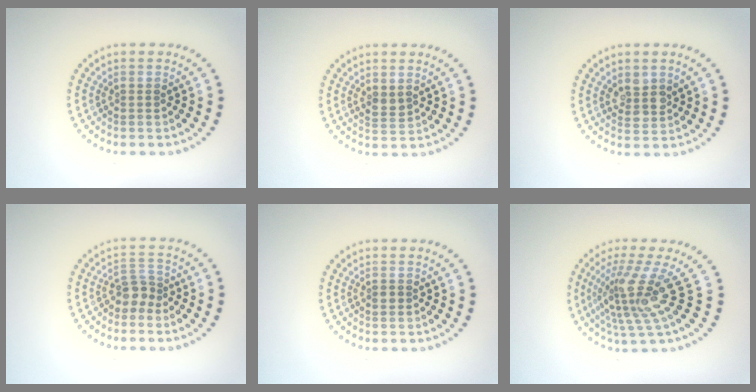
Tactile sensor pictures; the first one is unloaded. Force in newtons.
{"total": 1.1, "press": 1.1, "slide": 0.4}
{"total": 2.2, "press": 2.0, "slide": 1.0}
{"total": 1.9, "press": 1.6, "slide": 1.1}
{"total": 0.8, "press": 0.8, "slide": 0.0}
{"total": 4.8, "press": 3.1, "slide": 3.7}